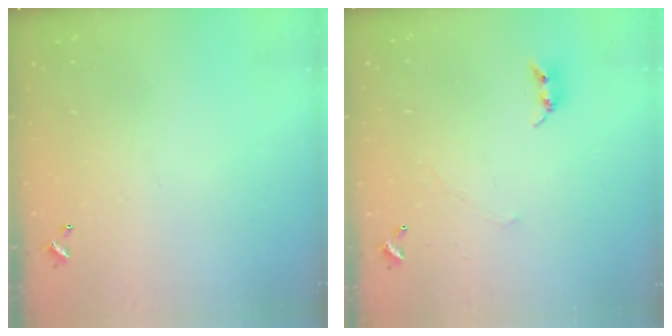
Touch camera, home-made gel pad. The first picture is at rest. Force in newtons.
{"total": 2.4, "press": 2.3, "slide": 0.4}